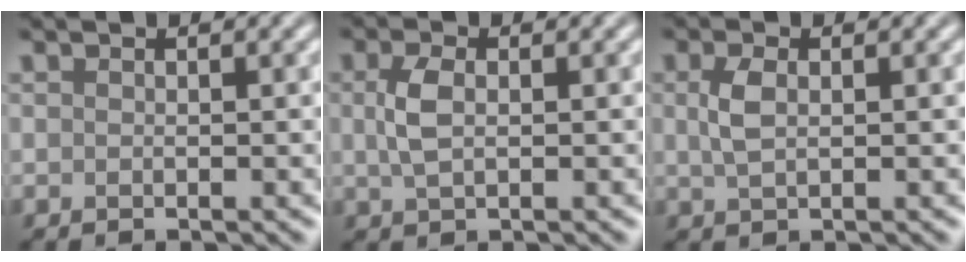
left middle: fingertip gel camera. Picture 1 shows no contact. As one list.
[{"total": 2.4, "force": [0.4, 1.4, 2.0], "torque": [-0.049, 0.002, 0.006]}, {"total": 2.1, "force": [0.4, 1.1, 1.7], "torque": [-0.042, 0.000, 0.009]}]